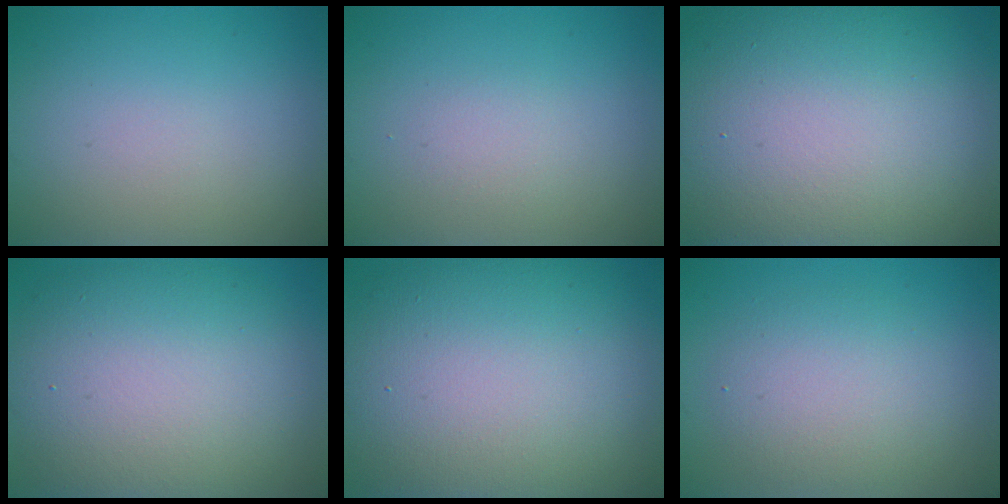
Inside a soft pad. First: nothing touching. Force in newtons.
{"total": 1.1, "press": 1.1, "slide": 0.1}
{"total": 20.2, "press": 20.2, "slide": 1.1}
{"total": 11.9, "press": 11.9, "slide": 1.1}
{"total": 13.1, "press": 13.1, "slide": 1.1}
{"total": 3.8, "press": 3.8, "slide": 0.2}